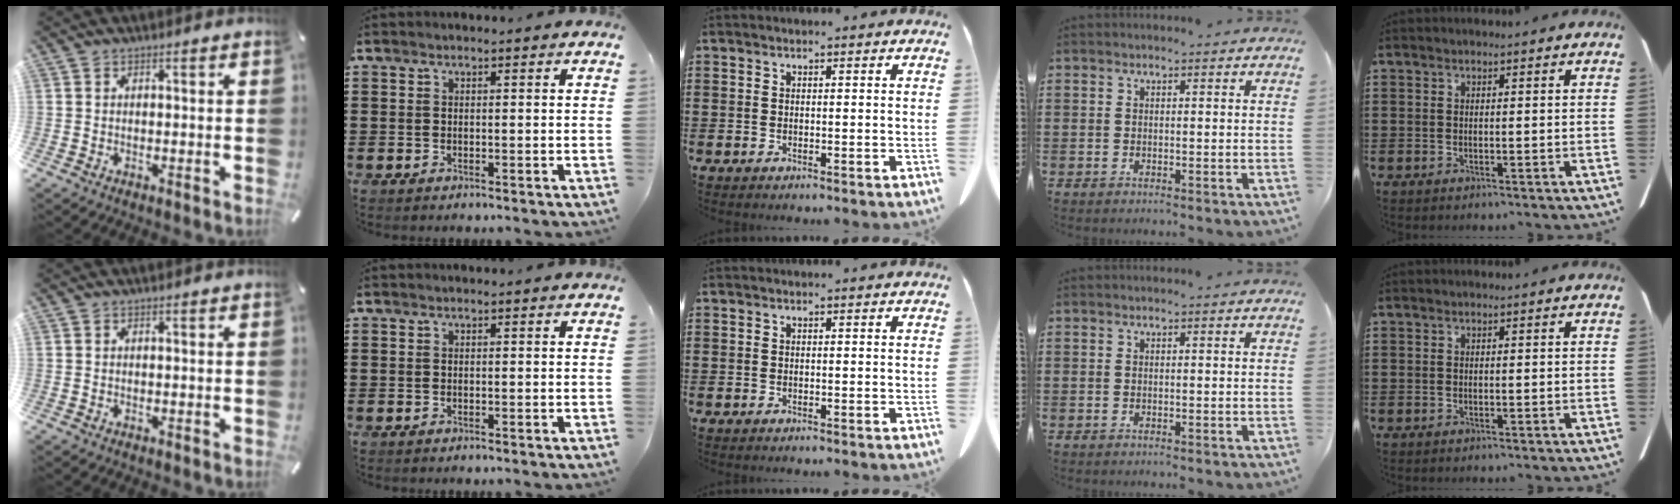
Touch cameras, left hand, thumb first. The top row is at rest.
{}